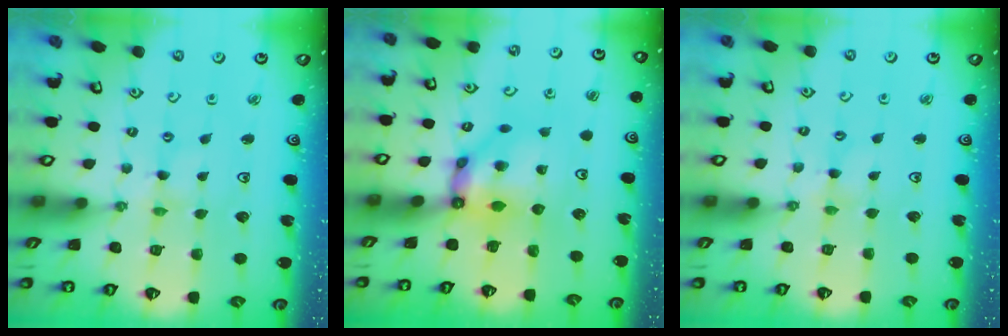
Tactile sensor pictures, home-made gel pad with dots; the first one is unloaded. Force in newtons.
{"total": 8.1, "press": 8.1, "slide": 0.6}
{"total": 1.0, "press": 1.0, "slide": 0.2}